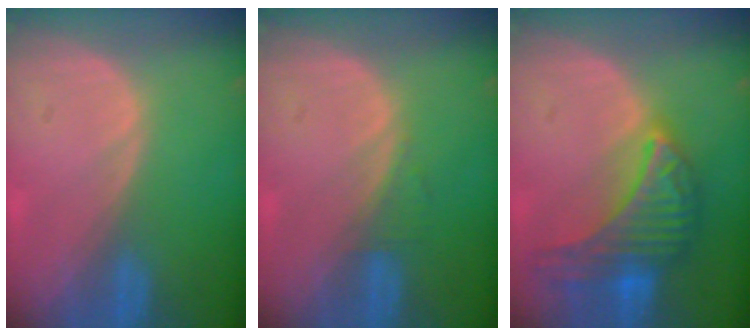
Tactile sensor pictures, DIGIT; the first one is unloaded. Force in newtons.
{"total": 1.2, "press": 1.2, "slide": 0.1}
{"total": 9.8, "press": 9.8, "slide": 0.6}